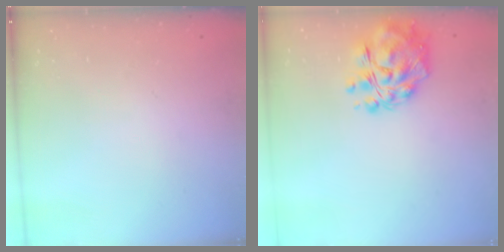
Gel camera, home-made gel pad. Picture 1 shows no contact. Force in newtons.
{"total": 12.0, "press": 11.3, "slide": 4.0}